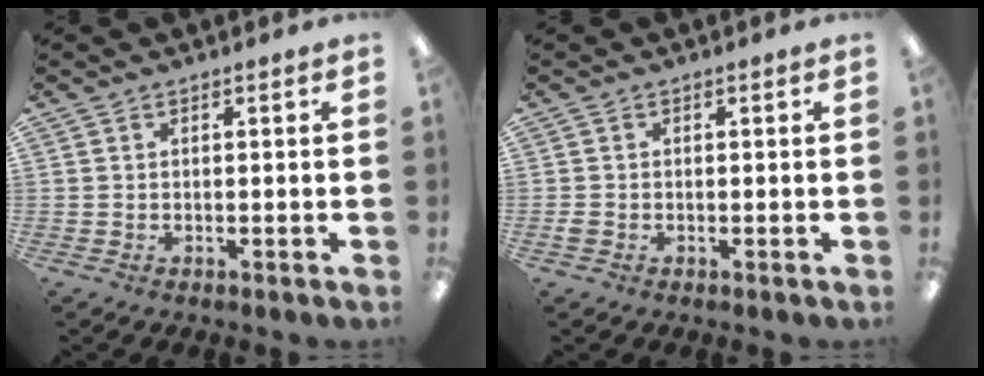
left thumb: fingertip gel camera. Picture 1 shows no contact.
{"total": 1.2, "force": [-0.5, 0.9, 0.6], "torque": [-0.009, 0.003, -0.009]}